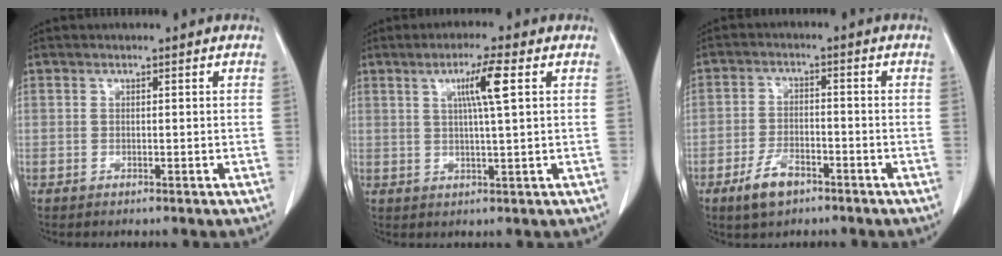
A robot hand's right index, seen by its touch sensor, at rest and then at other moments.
{"total": 5.6, "force": [1.8, -0.6, 5.2], "torque": [-0.090, 0.001, 0.031]}
{"total": 5.4, "force": [-3.4, 2.6, 3.3], "torque": [-0.069, 0.000, -0.056]}